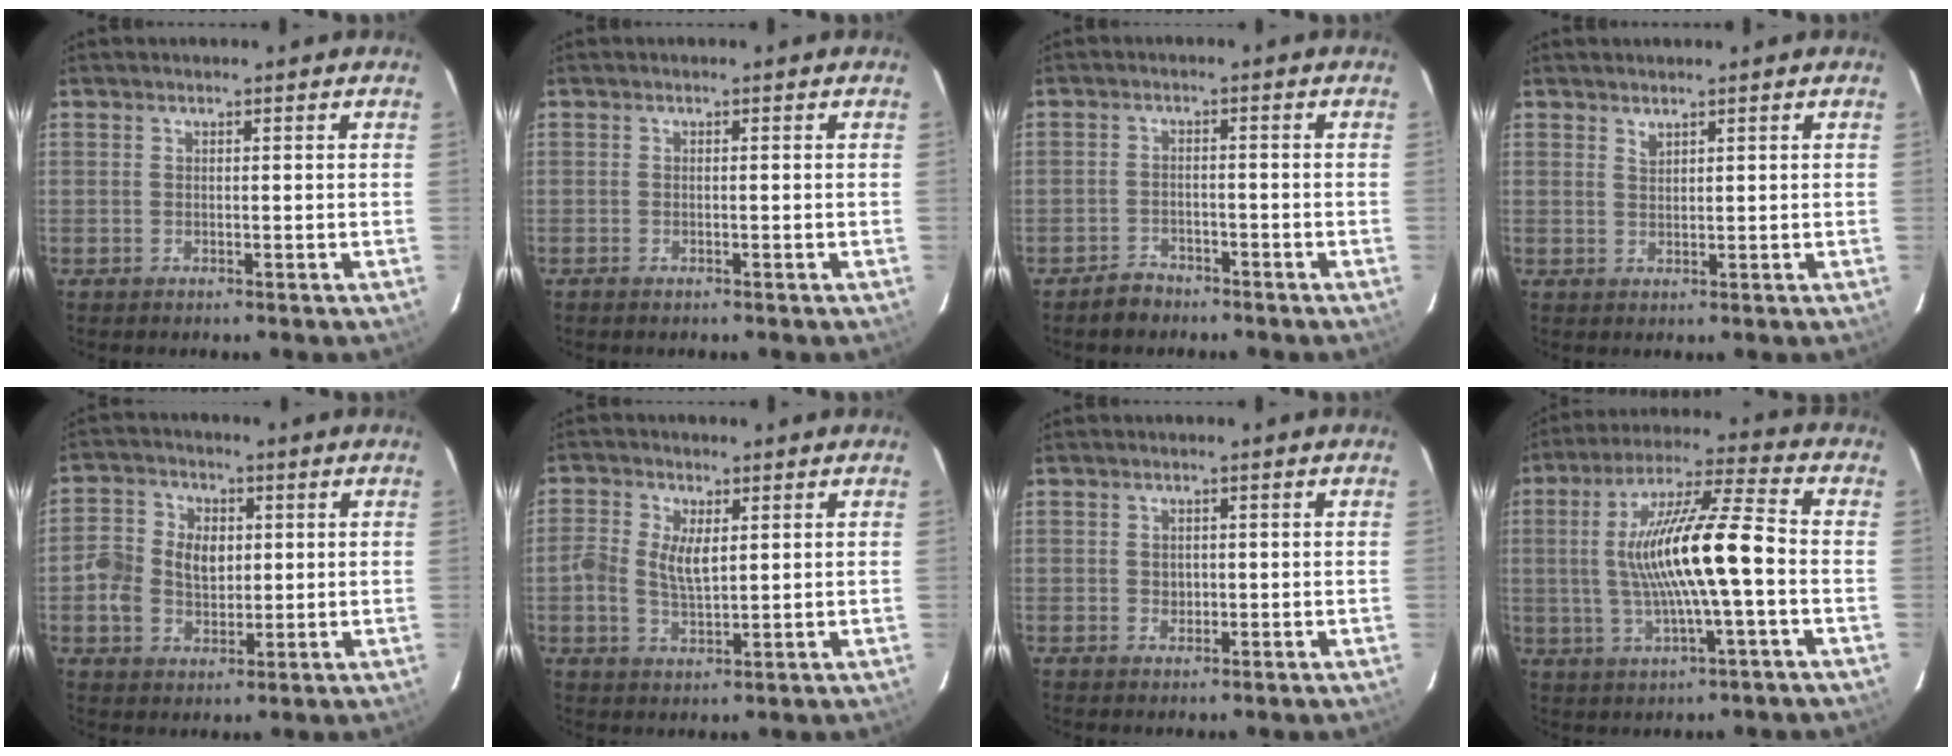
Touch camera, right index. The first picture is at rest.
{"total": 0.8, "force": [-0.6, 0.2, 0.4], "torque": [-0.009, 0.000, -0.011]}
{"total": 3.7, "force": [-3.0, 2.0, 0.6], "torque": [-0.021, 0.011, -0.047]}
{"total": 1.3, "force": [1.2, 0.4, 0.5], "torque": [-0.007, 0.000, 0.021]}
{"total": 8.1, "force": [0.3, 6.4, 4.9], "torque": [-0.105, 0.019, 0.003]}
{"total": 5.8, "force": [0.8, 3.1, 4.8], "torque": [-0.103, 0.002, 0.014]}
{"total": 1.5, "force": [0.1, 1.4, 0.4], "torque": [-0.004, 0.002, 0.004]}
{"total": 15.2, "force": [-1.1, 1.5, 15.1], "torque": [-0.280, 0.008, -0.018]}